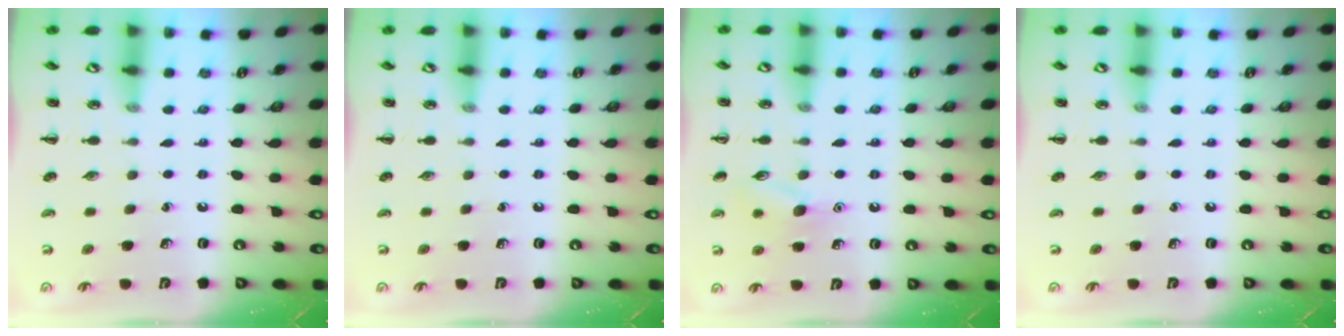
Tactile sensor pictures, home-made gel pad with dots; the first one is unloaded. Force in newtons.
{"total": 0.0}
{"total": 8.5, "press": 8.4, "slide": 1.4}
{"total": 0.0}